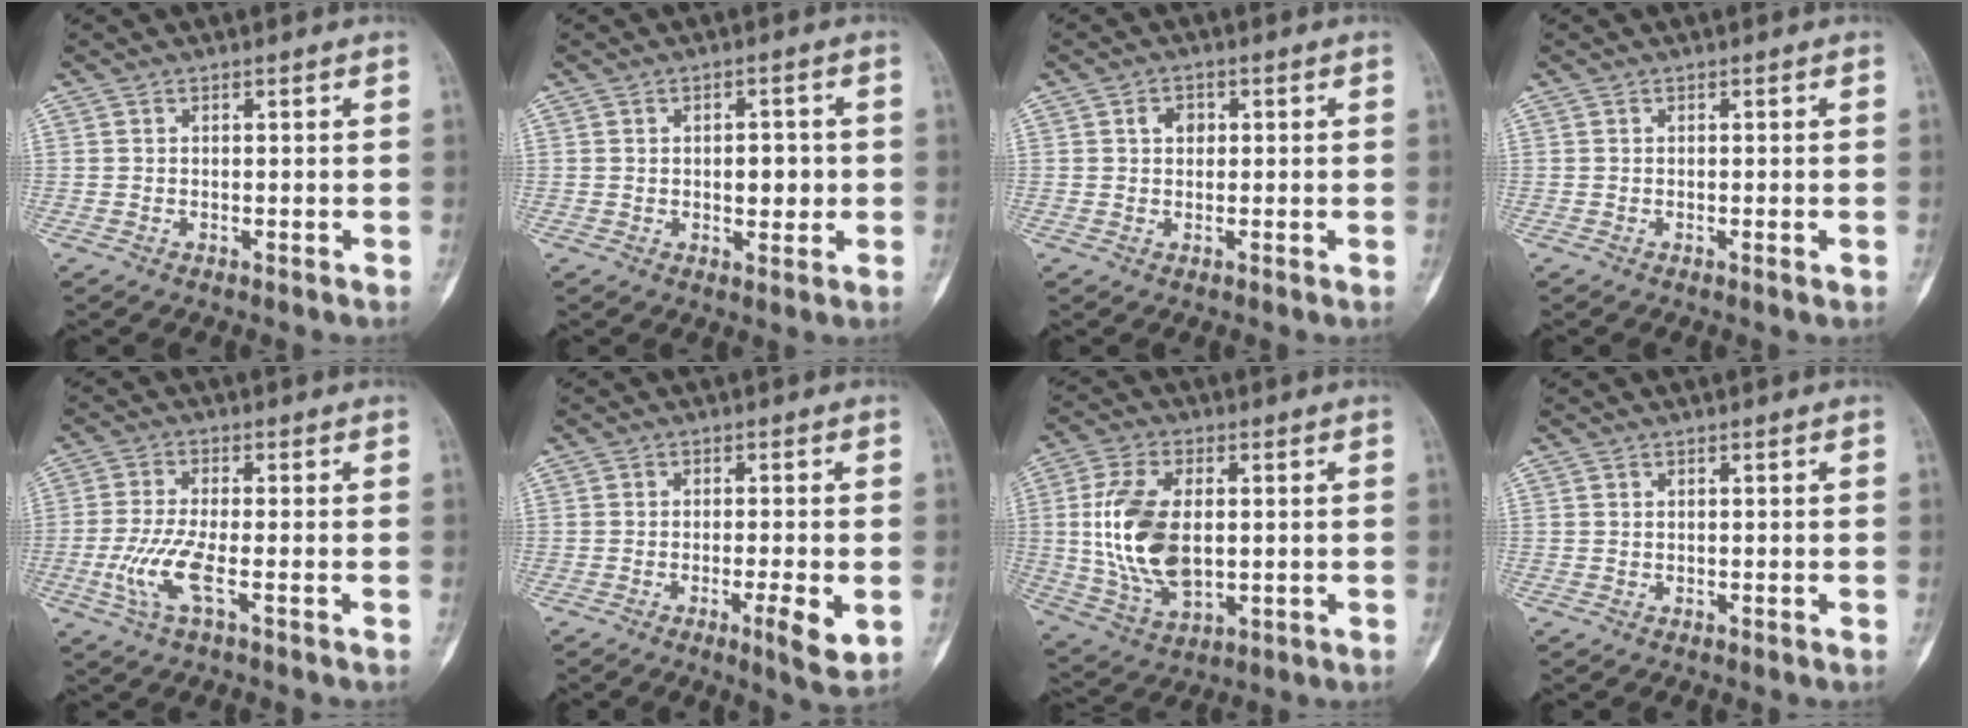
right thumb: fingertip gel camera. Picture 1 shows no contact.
{"total": 4.6, "force": [-0.1, 2.6, 3.8], "torque": [-0.031, 0.002, -0.001]}
{"total": 2.5, "force": [0.5, 2.0, 1.5], "torque": [-0.009, 0.006, 0.005]}
{"total": 0.8, "force": [-0.2, 0.1, 0.8], "torque": [-0.009, -0.001, -0.001]}
{"total": 6.9, "force": [-2.2, 1.4, 6.4], "torque": [-0.158, -0.002, -0.049]}
{"total": 5.7, "force": [-1.6, 0.9, 5.4], "torque": [-0.083, -0.008, -0.024]}
{"total": 15.4, "force": [0.8, 8.7, 12.7], "torque": [-0.252, -0.007, 0.024]}
{"total": 0.0}